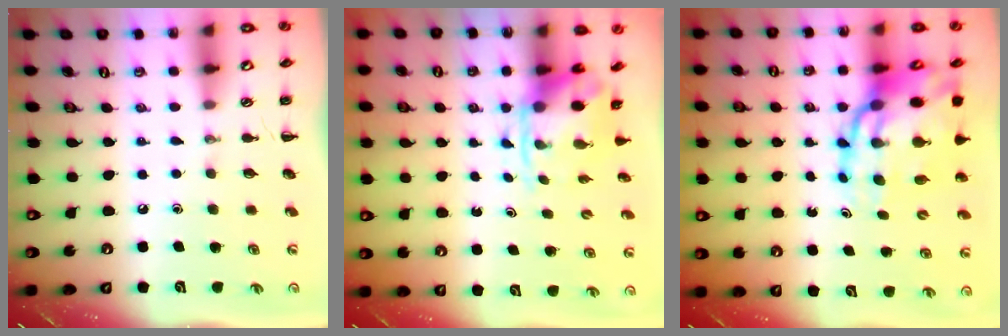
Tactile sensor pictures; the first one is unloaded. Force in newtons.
{"total": 3.6, "press": 3.5, "slide": 0.8}
{"total": 17.5, "press": 16.8, "slide": 4.9}